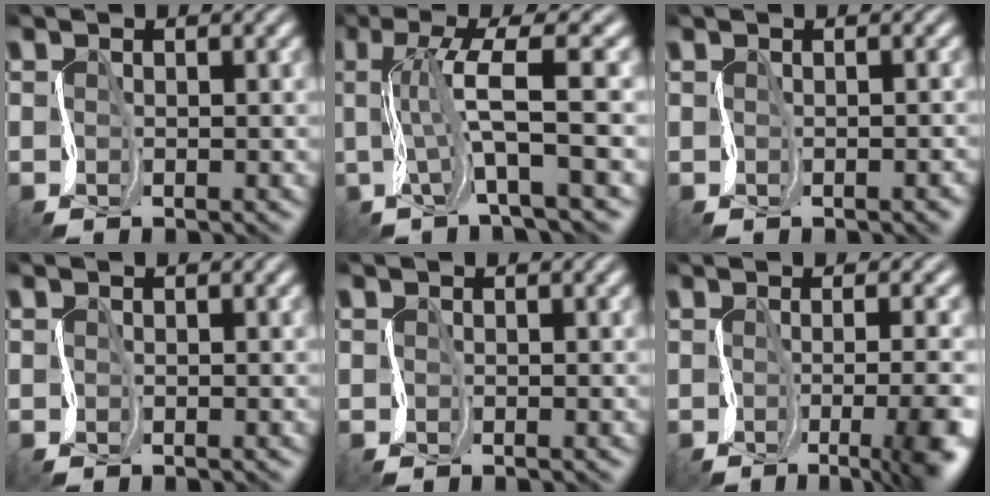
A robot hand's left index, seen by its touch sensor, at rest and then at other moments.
{"total": 6.2, "force": [0.7, 1.0, 6.1], "torque": [-0.092, 0.011, 0.007]}
{"total": 2.6, "force": [-0.6, 1.3, 2.2], "torque": [-0.001, 0.008, 0.003]}
{"total": 0.0}
{"total": 0.0}
{"total": 9.3, "force": [-2.0, 3.2, 8.6], "torque": [-0.088, -0.008, -0.024]}